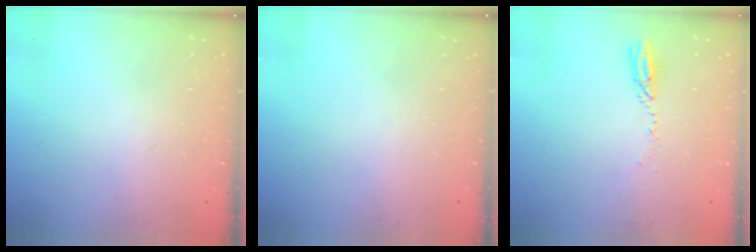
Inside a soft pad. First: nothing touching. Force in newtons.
{"total": 0.0}
{"total": 3.6, "press": 3.5, "slide": 0.7}